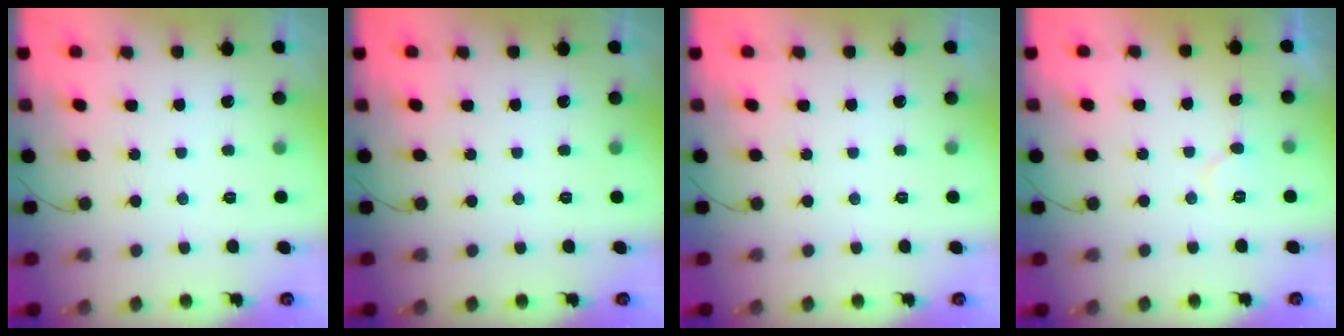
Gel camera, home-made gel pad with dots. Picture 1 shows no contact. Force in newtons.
{"total": 0.0}
{"total": 0.0}
{"total": 5.2, "press": 5.1, "slide": 0.5}